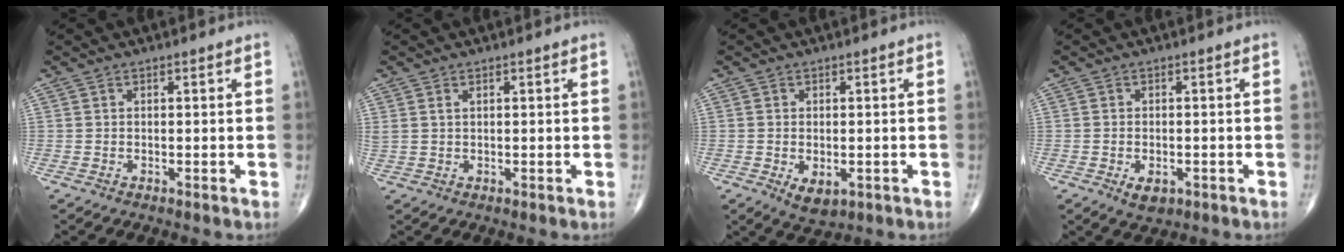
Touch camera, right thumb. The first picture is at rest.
{"total": 1.7, "force": [0.8, 0.9, 1.2], "torque": [-0.035, 0.010, 0.025]}
{"total": 4.4, "force": [-1.3, 2.6, 3.3], "torque": [-0.052, -0.005, -0.011]}
{"total": 3.5, "force": [-1.4, 2.1, 2.5], "torque": [-0.036, 0.000, -0.016]}